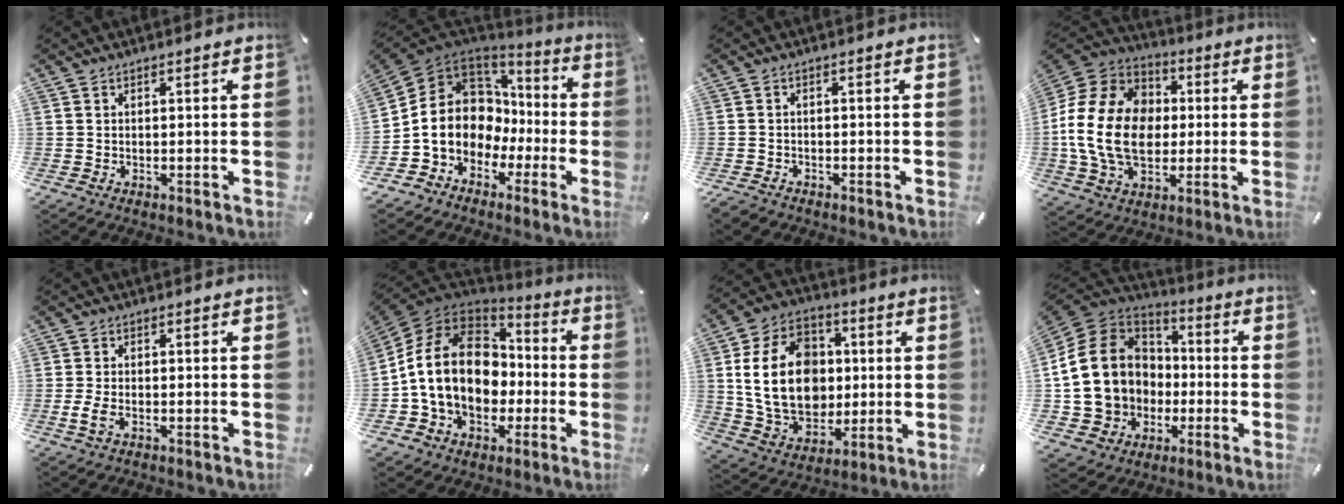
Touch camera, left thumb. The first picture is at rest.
{"total": 13.3, "force": [-1.1, 11.8, 6.1], "torque": [-0.138, -0.011, -0.018]}
{"total": 1.8, "force": [-1.4, 0.9, 0.4], "torque": [-0.014, 0.004, -0.033]}
{"total": 19.9, "force": [-1.5, 15.5, 12.5], "torque": [-0.271, 0.024, -0.028]}
{"total": 3.2, "force": [-1.3, 1.4, 2.5], "torque": [-0.053, 0.000, -0.025]}
{"total": 18.9, "force": [-0.6, 15.0, 11.4], "torque": [-0.244, 0.014, -0.006]}
{"total": 19.9, "force": [1.2, 15.5, 12.5], "torque": [-0.260, 0.005, 0.023]}
{"total": 19.7, "force": [-0.8, 17.3, 9.3], "torque": [-0.197, 0.010, 0.000]}